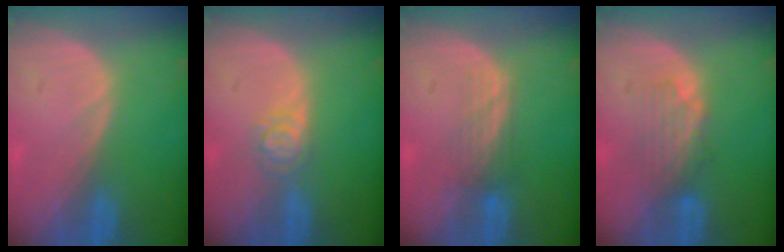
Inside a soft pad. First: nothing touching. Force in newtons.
{"total": 2.9, "press": 2.9, "slide": 0.3}
{"total": 3.5, "press": 2.8, "slide": 2.1}
{"total": 4.3, "press": 3.8, "slide": 2.1}